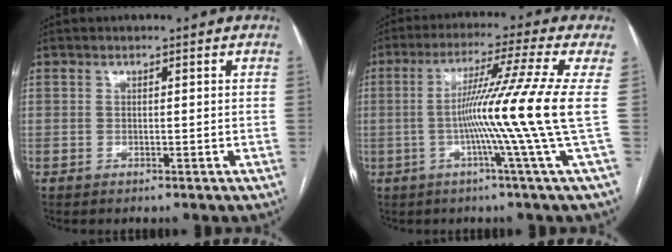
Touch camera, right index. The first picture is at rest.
{"total": 13.3, "force": [-1.3, -4.2, 12.6], "torque": [-0.207, -0.008, -0.023]}